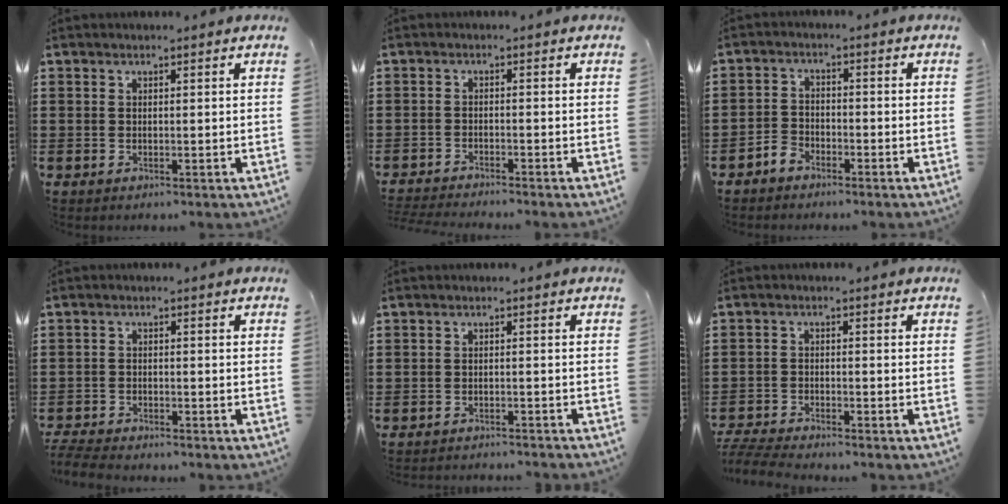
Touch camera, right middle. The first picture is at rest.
{"total": 2.3, "force": [-2.2, -0.3, 0.1], "torque": [-0.013, -0.006, -0.048]}
{"total": 2.7, "force": [-2.5, 1.1, 0.3], "torque": [-0.012, 0.003, -0.050]}
{"total": 3.5, "force": [-3.4, 0.3, 0.7], "torque": [-0.027, -0.008, -0.073]}
{"total": 1.8, "force": [-1.8, -0.2, 0.0], "torque": [-0.005, -0.001, -0.037]}
{"total": 4.4, "force": [-4.3, 0.1, 0.9], "torque": [-0.034, -0.008, -0.091]}